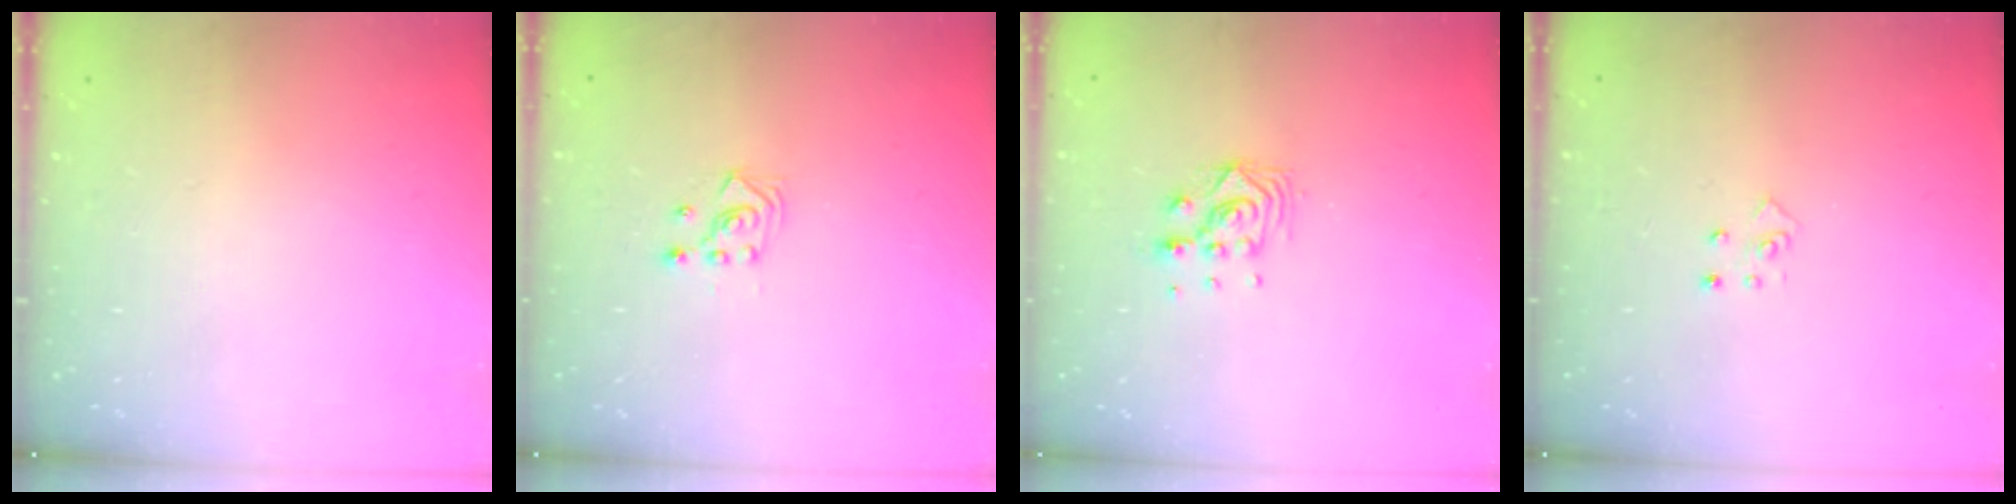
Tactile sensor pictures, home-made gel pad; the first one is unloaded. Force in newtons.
{"total": 2.9, "press": 2.9, "slide": 0.3}
{"total": 7.6, "press": 7.5, "slide": 0.5}
{"total": 4.2, "press": 4.2, "slide": 0.3}